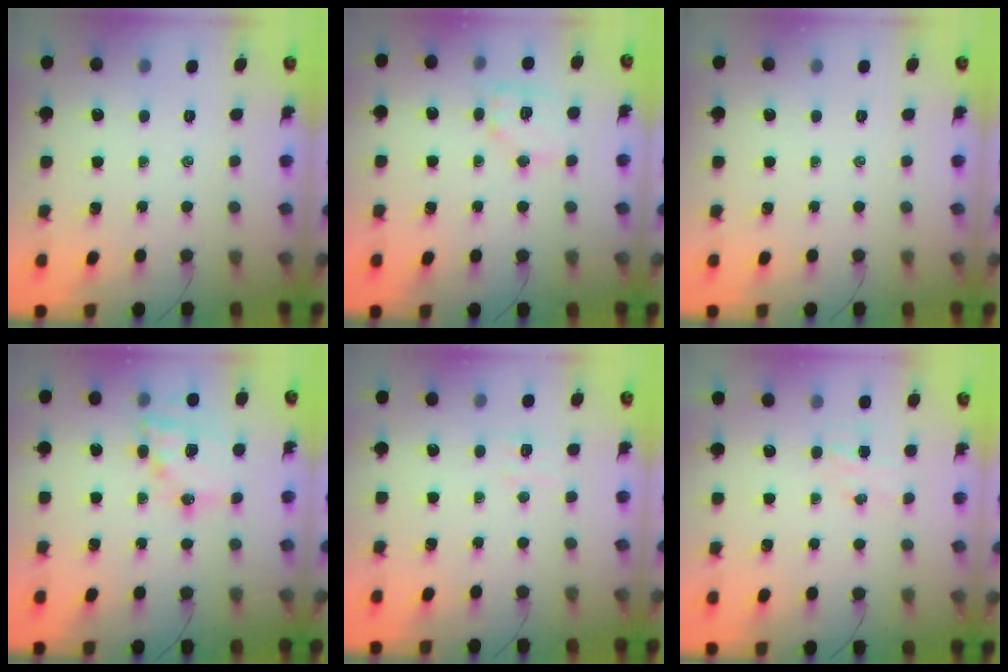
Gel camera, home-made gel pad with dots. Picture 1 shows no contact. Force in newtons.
{"total": 10.1, "press": 10.0, "slide": 1.2}
{"total": 0.0}
{"total": 16.3, "press": 15.9, "slide": 3.7}
{"total": 5.0, "press": 4.9, "slide": 1.0}
{"total": 5.1, "press": 5.0, "slide": 1.2}